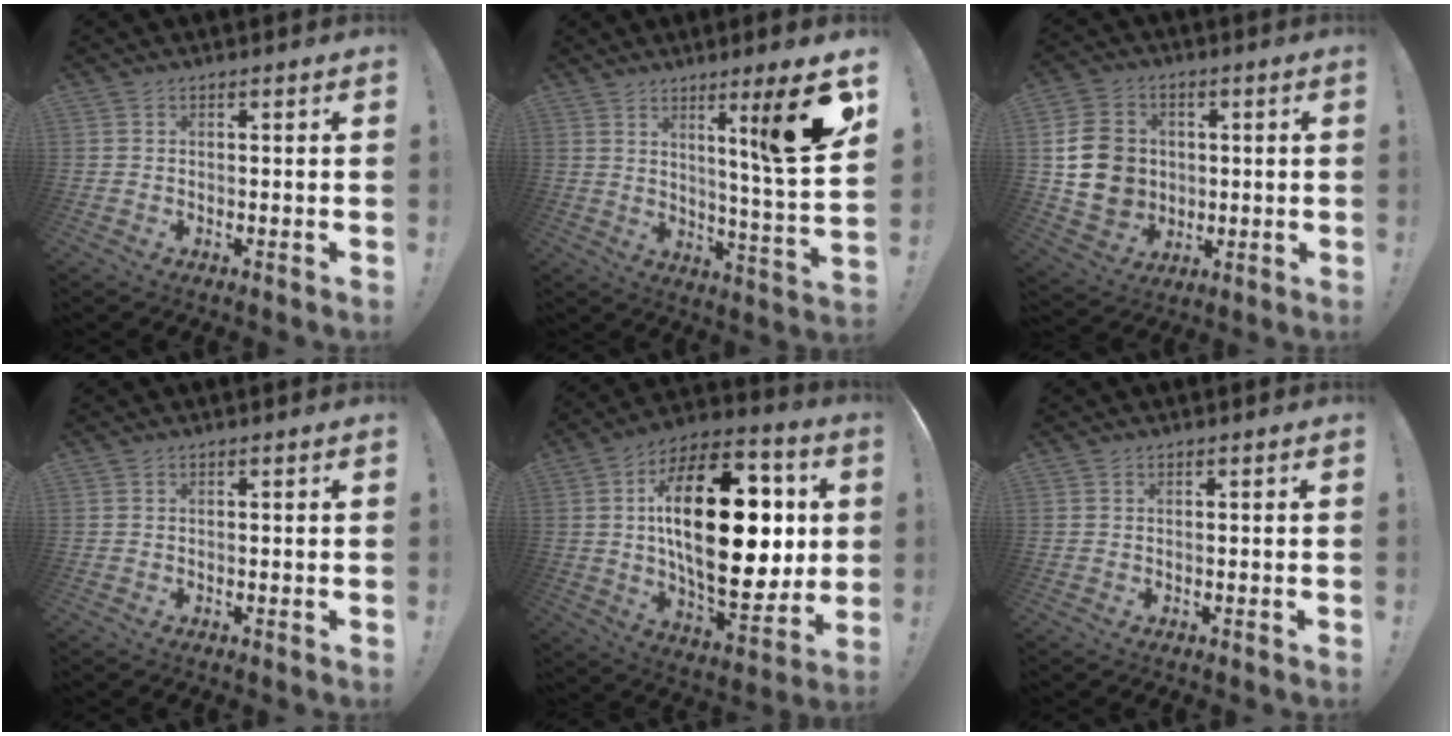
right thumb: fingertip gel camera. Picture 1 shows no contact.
{"total": 14.2, "force": [6.7, -1.5, 12.5], "torque": [-0.178, -0.053, 0.076]}
{"total": 13.0, "force": [1.0, 11.2, 6.4], "torque": [-0.101, 0.006, 0.027]}
{"total": 0.0}
{"total": 32.4, "force": [4.4, 16.1, 27.8], "torque": [-0.478, -0.009, 0.075]}
{"total": 0.0}